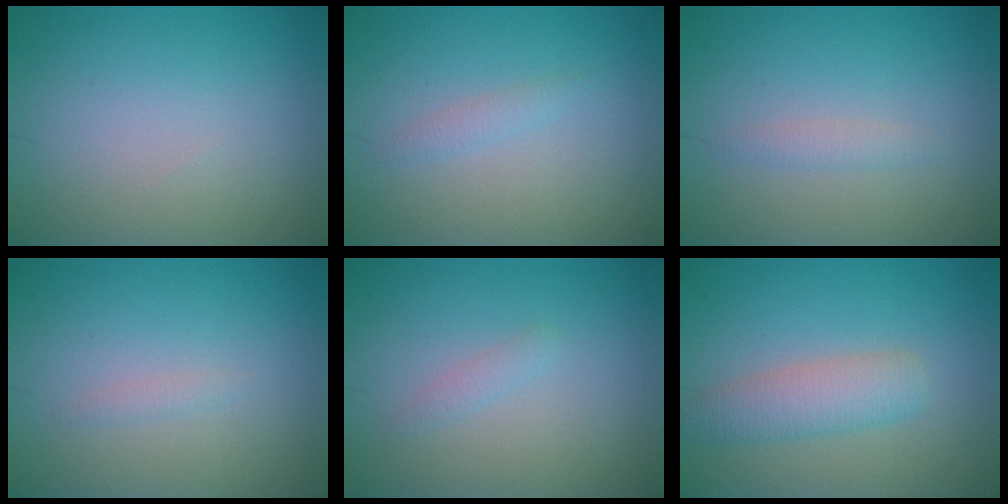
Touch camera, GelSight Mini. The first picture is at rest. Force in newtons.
{"total": 0.9, "press": 0.9, "slide": 0.1}
{"total": 1.1, "press": 1.1, "slide": 0.1}
{"total": 0.7, "press": 0.6, "slide": 0.1}
{"total": 0.9, "press": 0.9, "slide": 0.0}
{"total": 3.5, "press": 3.5, "slide": 0.1}